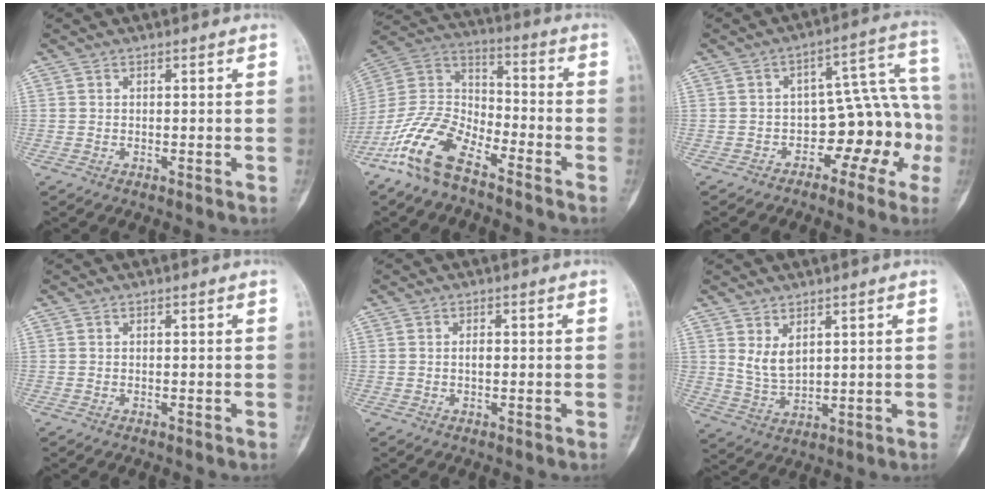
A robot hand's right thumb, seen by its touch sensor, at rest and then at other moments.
{"total": 14.7, "force": [-9.7, 6.2, 9.1], "torque": [-0.186, 0.062, -0.198]}
{"total": 11.9, "force": [-4.6, 7.3, 8.1], "torque": [-0.049, 0.090, -0.060]}
{"total": 0.0}
{"total": 1.3, "force": [0.0, 0.7, 1.1], "torque": [-0.019, 0.002, 0.001]}
{"total": 5.4, "force": [2.4, 3.1, 3.7], "torque": [-0.061, -0.023, 0.061]}